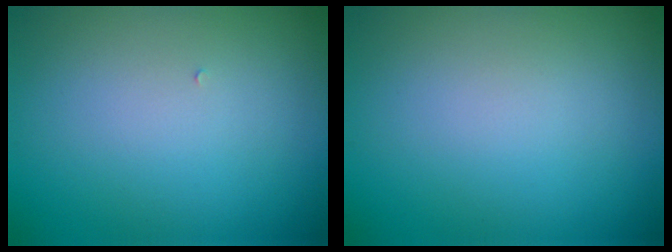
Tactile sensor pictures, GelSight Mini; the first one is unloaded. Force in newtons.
{"total": 0.0}